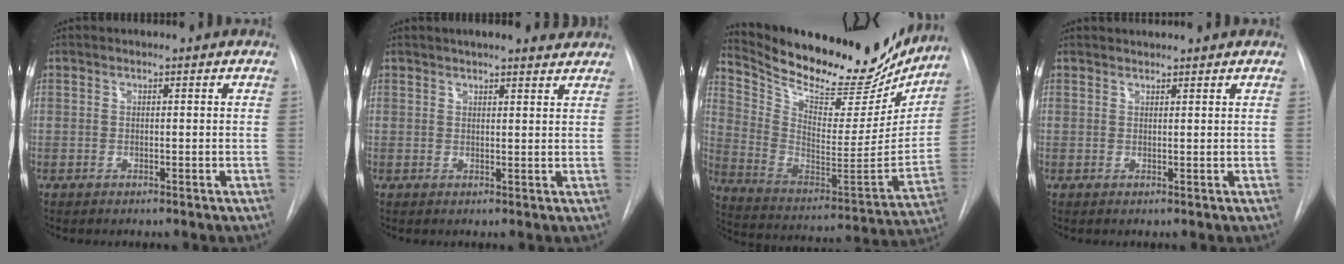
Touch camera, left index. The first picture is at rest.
{"total": 8.0, "force": [7.2, 1.6, 3.2], "torque": [-0.042, 0.012, 0.082]}
{"total": 25.7, "force": [22.7, 7.1, 9.8], "torque": [-0.172, -0.046, 0.336]}
{"total": 1.5, "force": [1.4, -0.2, -0.1], "torque": [-0.001, 0.013, 0.031]}